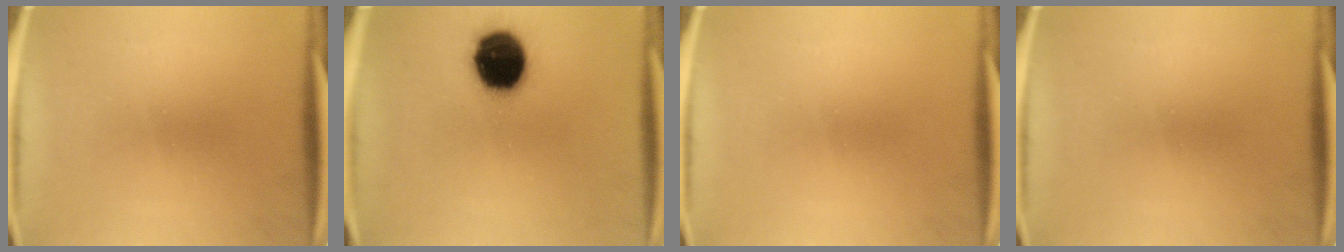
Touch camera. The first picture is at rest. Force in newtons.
{"total": 17.0}
{"total": 0.0}
{"total": 0.0}